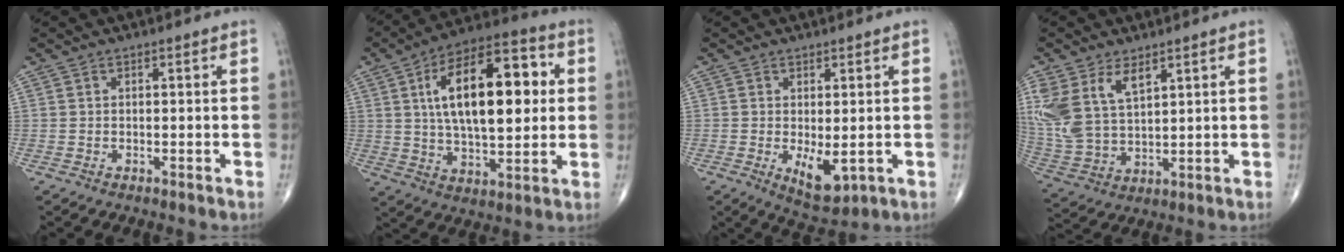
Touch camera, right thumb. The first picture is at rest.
{"total": 21.9, "force": [4.2, 10.2, 18.9], "torque": [-0.282, 0.010, 0.061]}
{"total": 5.8, "force": [-0.9, 2.6, 5.1], "torque": [-0.072, -0.017, -0.001]}
{"total": 13.7, "force": [6.3, 7.8, 9.4], "torque": [-0.207, -0.018, 0.139]}